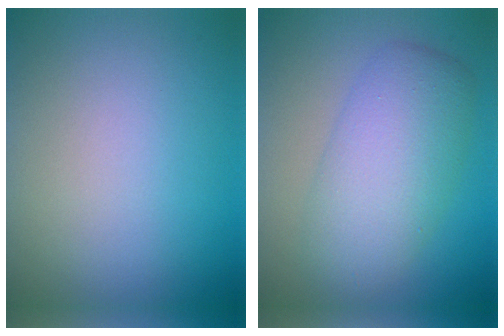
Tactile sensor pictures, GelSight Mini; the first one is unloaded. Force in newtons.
{"total": 6.3, "press": 6.3, "slide": 0.2}